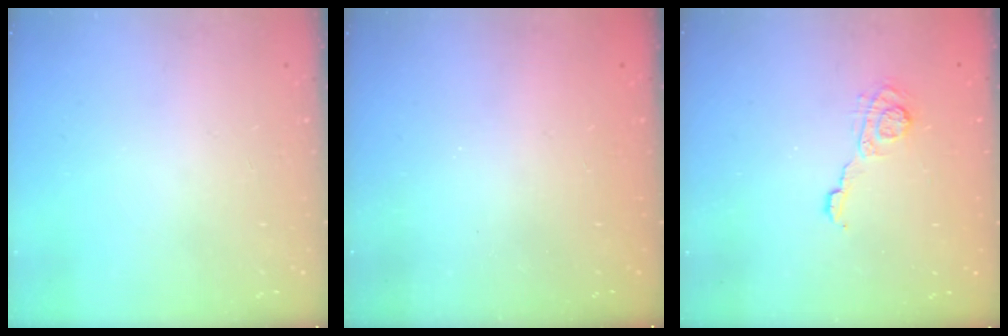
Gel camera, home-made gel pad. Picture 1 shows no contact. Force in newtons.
{"total": 2.5, "press": 2.4, "slide": 0.8}
{"total": 5.3, "press": 5.2, "slide": 0.8}